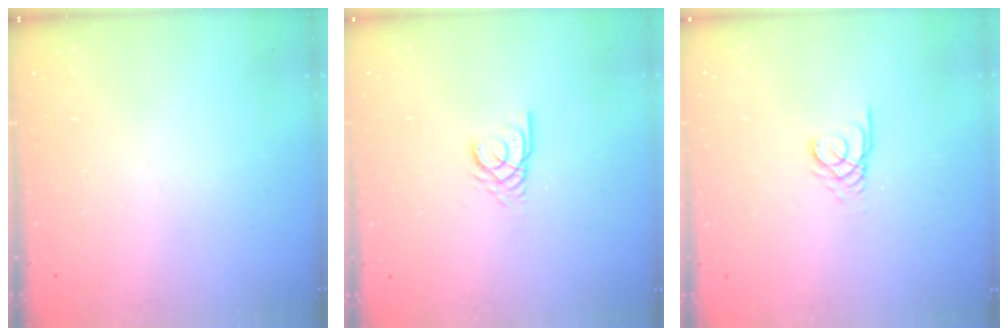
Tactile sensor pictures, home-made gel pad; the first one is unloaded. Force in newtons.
{"total": 2.7, "press": 2.7, "slide": 0.2}
{"total": 2.7, "press": 2.7, "slide": 0.3}